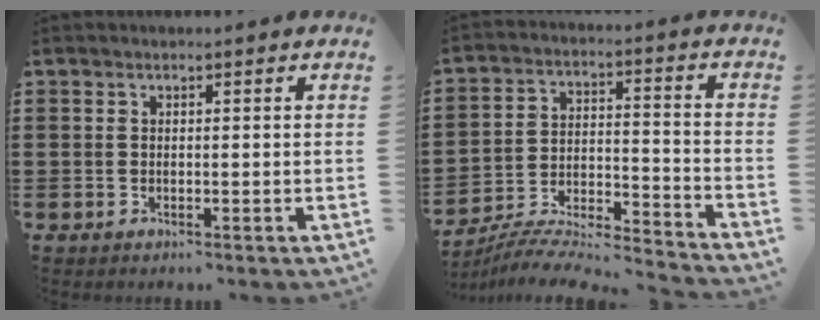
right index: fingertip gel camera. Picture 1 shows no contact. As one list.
[{"total": 6.2, "force": [-5.9, 0.4, 1.9], "torque": [-0.041, -0.012, -0.118]}]